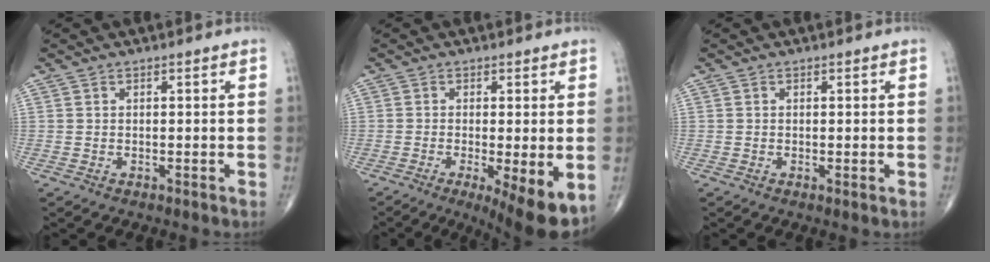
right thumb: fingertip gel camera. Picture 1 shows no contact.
{"total": 10.0, "force": [-3.6, 2.4, 9.1], "torque": [-0.135, -0.022, -0.052]}
{"total": 0.5, "force": [0.0, 0.1, 0.5], "torque": [-0.015, -0.003, -0.003]}